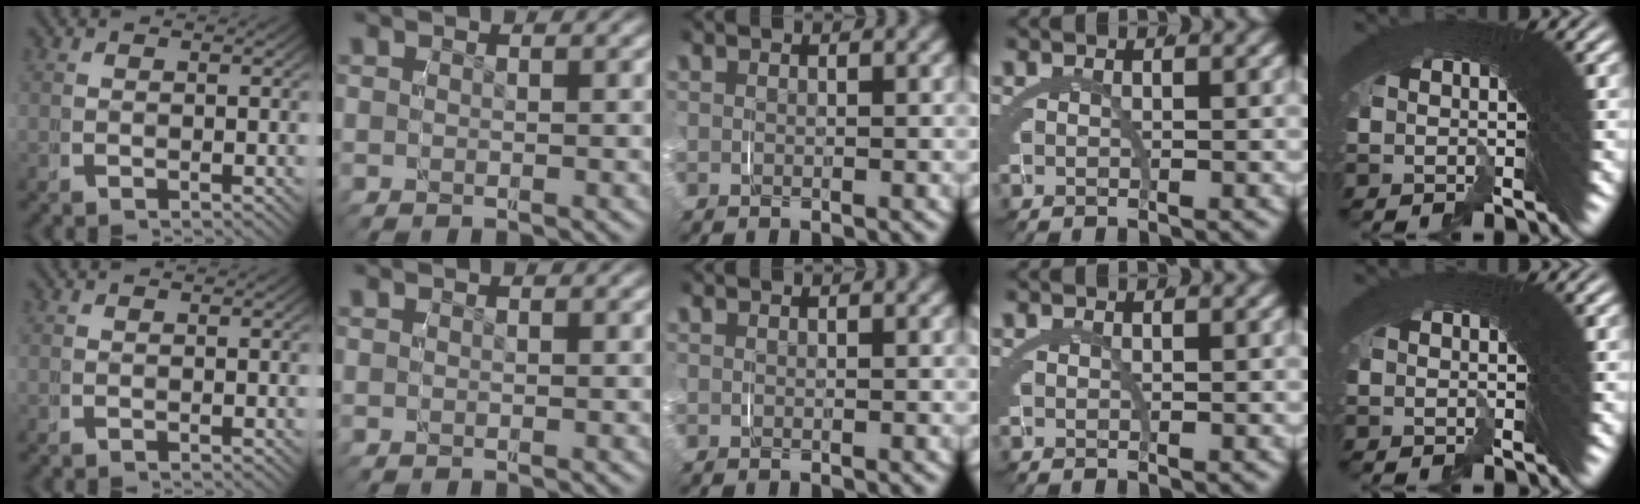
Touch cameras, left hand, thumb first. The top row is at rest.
{}